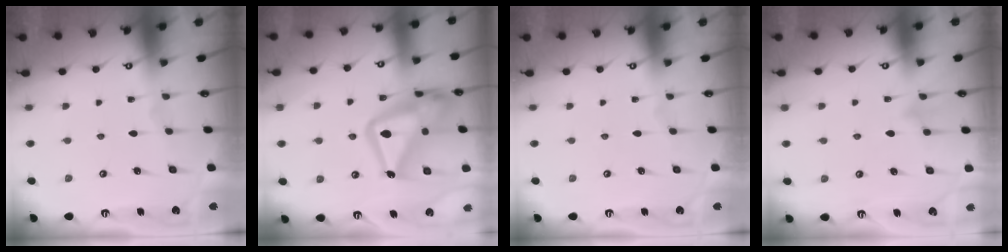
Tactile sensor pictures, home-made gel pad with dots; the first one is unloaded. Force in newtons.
{"total": 18.7, "press": 18.6, "slide": 1.9}
{"total": 0.0}
{"total": 5.7, "press": 5.5, "slide": 1.4}